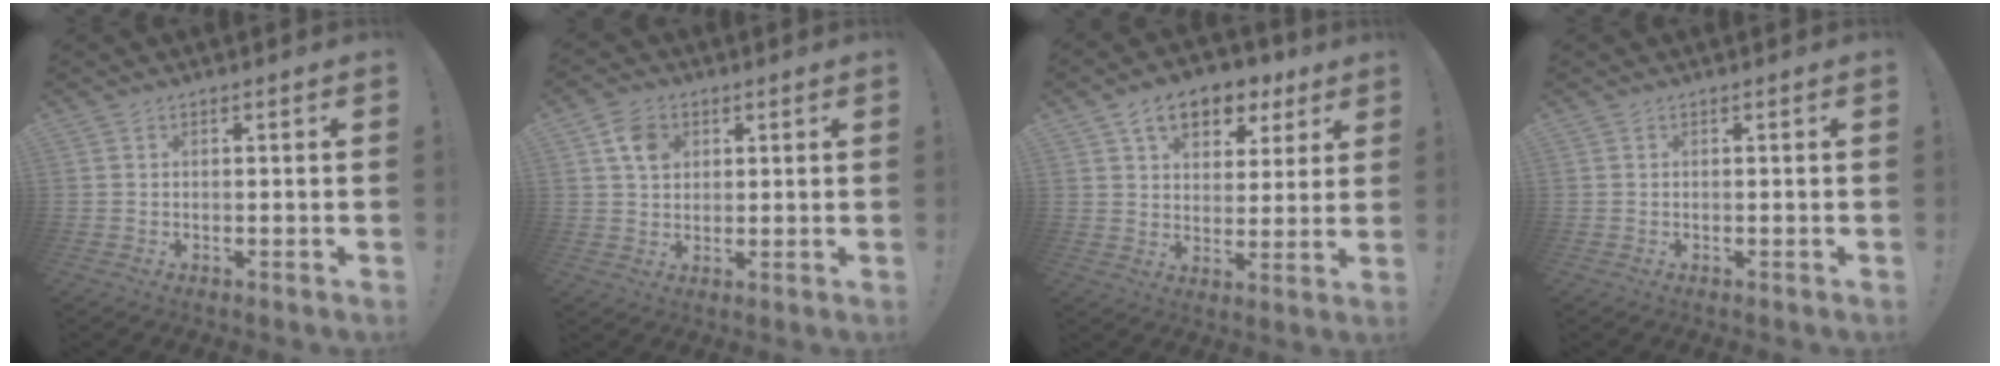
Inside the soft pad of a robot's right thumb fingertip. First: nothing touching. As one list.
[{"total": 7.2, "force": [3.0, 5.6, 3.2], "torque": [-0.051, 0.000, 0.057]}, {"total": 11.4, "force": [6.5, 7.3, 6.0], "torque": [-0.086, -0.032, 0.120]}, {"total": 0.0}]